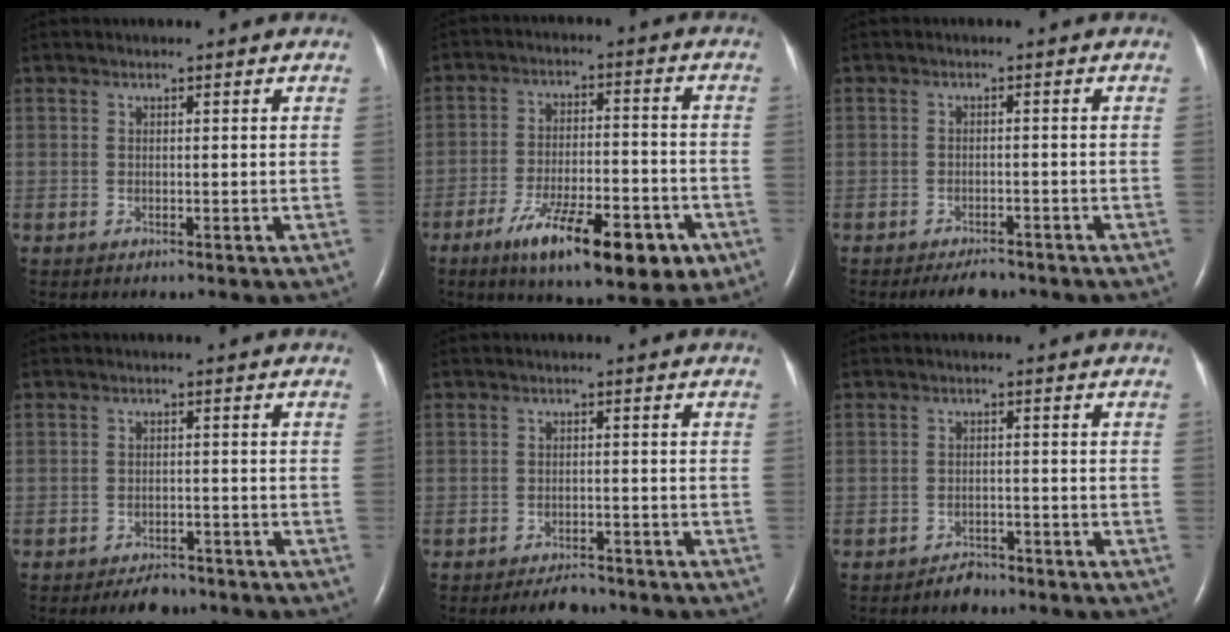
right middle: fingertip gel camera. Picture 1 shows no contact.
{"total": 15.4, "force": [-8.6, 4.4, 12.0], "torque": [-0.169, -0.006, -0.127]}
{"total": 3.7, "force": [-3.1, 1.4, 1.5], "torque": [-0.027, -0.002, -0.044]}
{"total": 4.0, "force": [-3.3, 1.7, 1.5], "torque": [-0.027, 0.000, -0.046]}
{"total": 3.6, "force": [-3.1, 1.3, 1.3], "torque": [-0.024, -0.002, -0.046]}
{"total": 2.4, "force": [-2.1, 1.0, 0.4], "torque": [-0.015, 0.001, -0.030]}